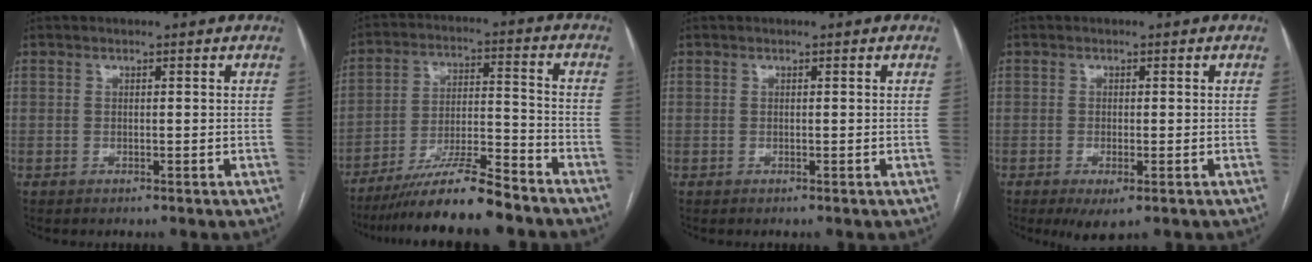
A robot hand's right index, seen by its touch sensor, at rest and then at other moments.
{"total": 12.6, "force": [-10.7, 0.5, 6.6], "torque": [-0.107, -0.003, -0.183]}
{"total": 0.0}
{"total": 3.4, "force": [-1.7, 0.9, 2.7], "torque": [-0.042, -0.007, -0.019]}